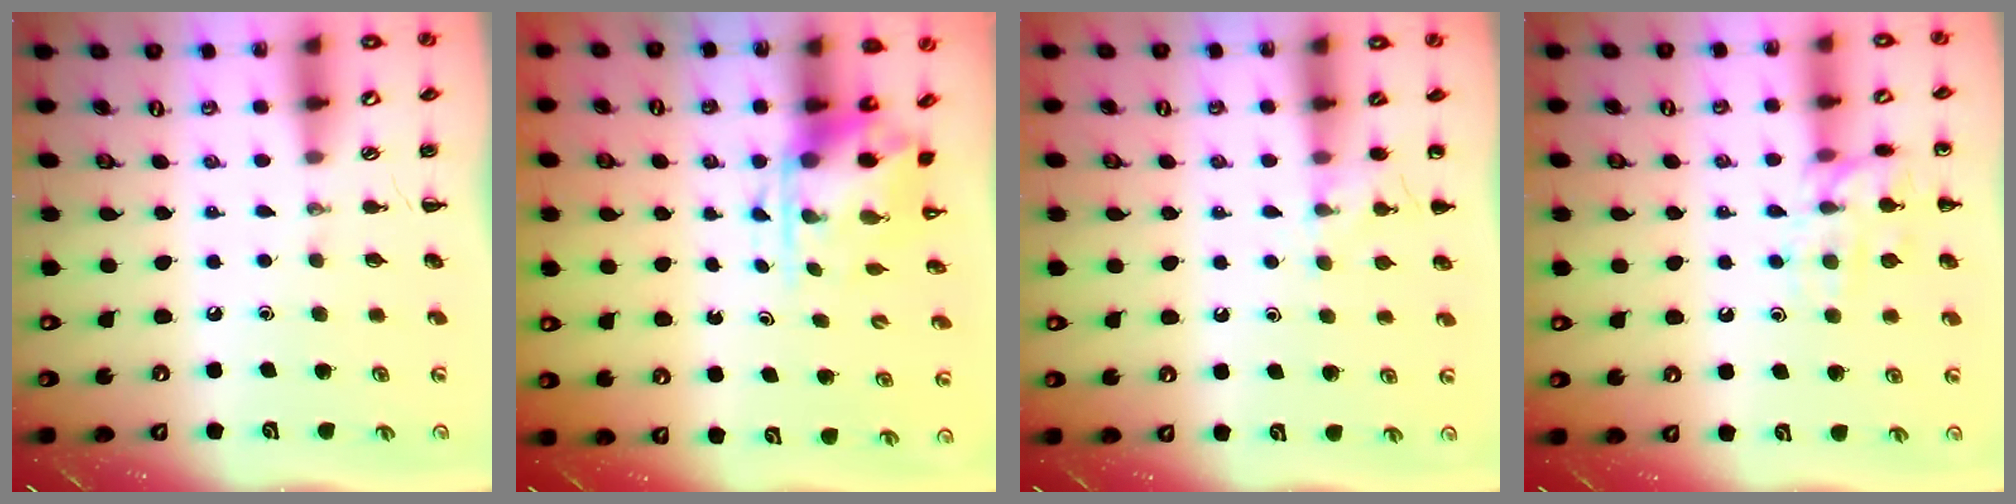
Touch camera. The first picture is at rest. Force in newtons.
{"total": 3.9, "press": 3.8, "slide": 0.9}
{"total": 7.3, "press": 7.1, "slide": 1.7}
{"total": 12.6, "press": 12.6, "slide": 0.6}